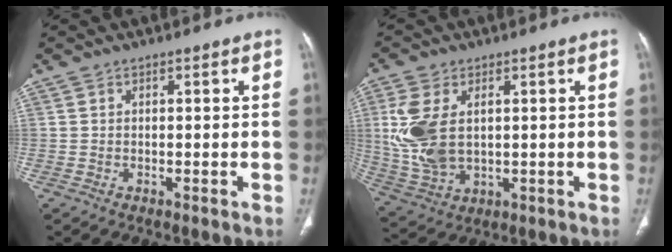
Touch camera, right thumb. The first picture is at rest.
{"total": 12.0, "force": [2.0, 7.3, 9.4], "torque": [-0.208, -0.007, 0.051]}